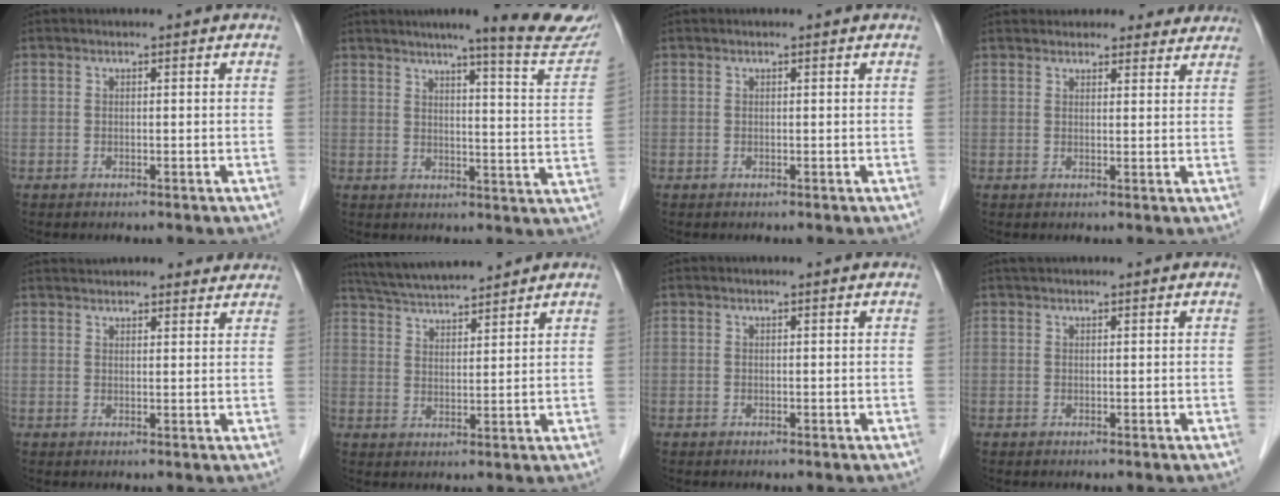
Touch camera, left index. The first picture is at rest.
{"total": 15.2, "force": [12.9, -0.3, 8.1], "torque": [-0.096, -0.042, 0.141]}
{"total": 0.0}
{"total": 11.7, "force": [10.7, 3.9, 2.6], "torque": [-0.007, 0.029, 0.124]}
{"total": 11.5, "force": [10.8, 2.6, 2.9], "torque": [-0.025, 0.029, 0.132]}
{"total": 11.1, "force": [10.3, 0.7, 4.2], "torque": [-0.079, 0.024, 0.171]}
{"total": 0.9, "force": [0.8, -0.1, 0.3], "torque": [-0.015, 0.004, 0.012]}
{"total": 1.8, "force": [1.7, 0.3, 0.6], "torque": [-0.010, 0.020, 0.030]}